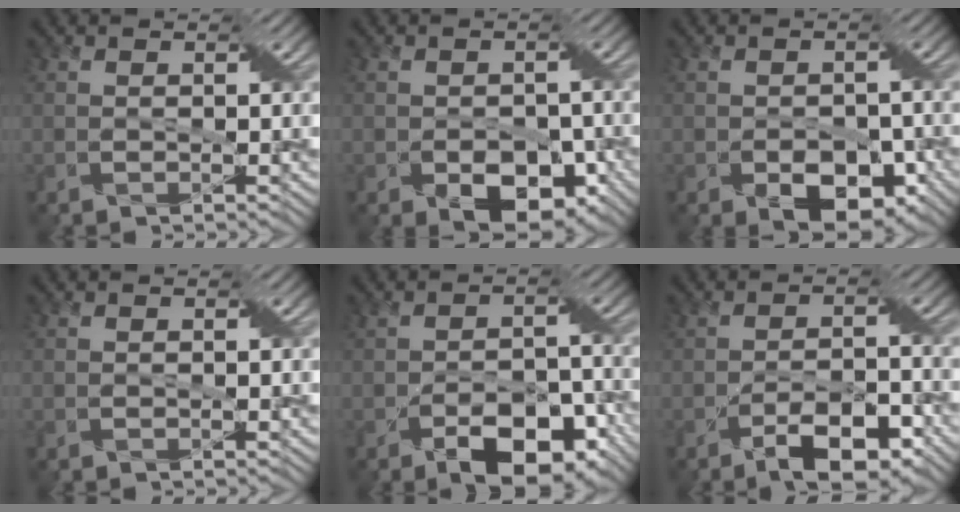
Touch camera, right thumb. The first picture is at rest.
{"total": 7.6, "force": [-3.6, 4.7, 4.7], "torque": [-0.073, -0.015, -0.049]}
{"total": 6.9, "force": [-3.3, 4.2, 4.4], "torque": [-0.065, -0.014, -0.048]}
{"total": 0.0}
{"total": 9.0, "force": [-5.0, 4.4, 6.1], "torque": [-0.098, -0.009, -0.079]}
{"total": 6.4, "force": [-3.9, 2.2, 4.5], "torque": [-0.071, 0.006, -0.067]}